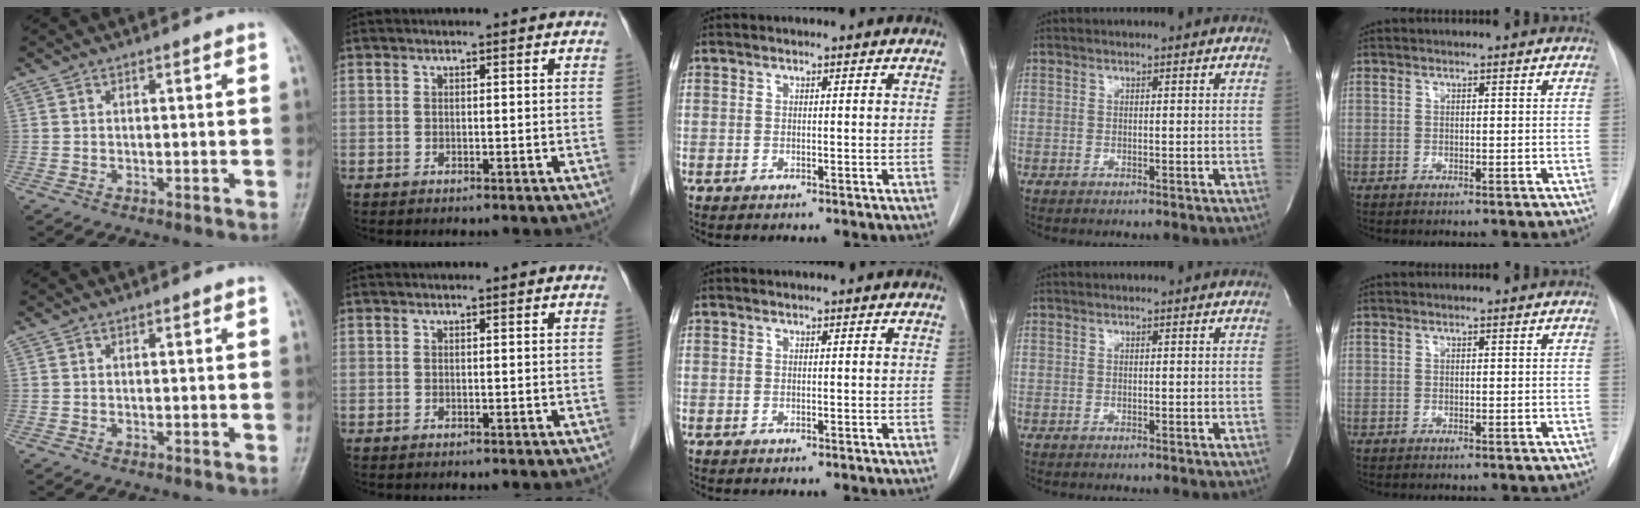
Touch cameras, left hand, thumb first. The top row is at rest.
{}